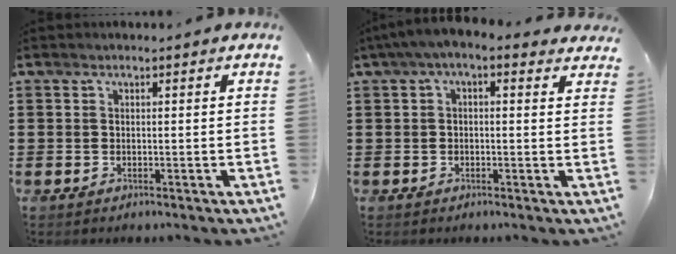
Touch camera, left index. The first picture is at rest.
{"total": 2.1, "force": [0.3, 0.9, 1.9], "torque": [-0.038, 0.002, 0.000]}